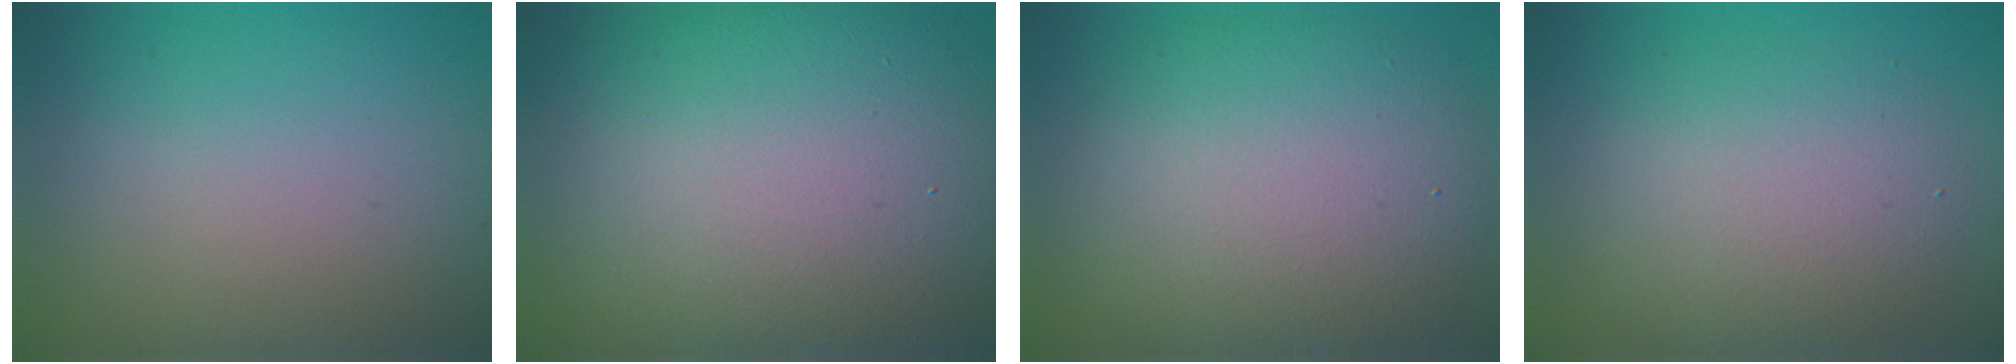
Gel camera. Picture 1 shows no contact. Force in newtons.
{"total": 18.7, "press": 18.7, "slide": 1.1}
{"total": 10.5, "press": 10.5, "slide": 0.3}
{"total": 5.3, "press": 5.3, "slide": 0.1}